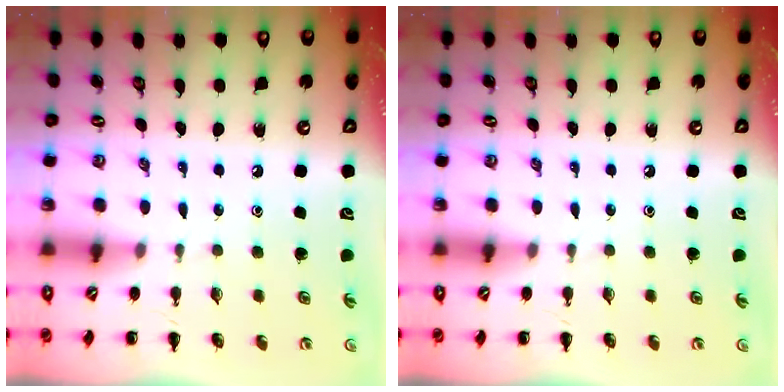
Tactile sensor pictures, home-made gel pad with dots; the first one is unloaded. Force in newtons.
{"total": 0.0}